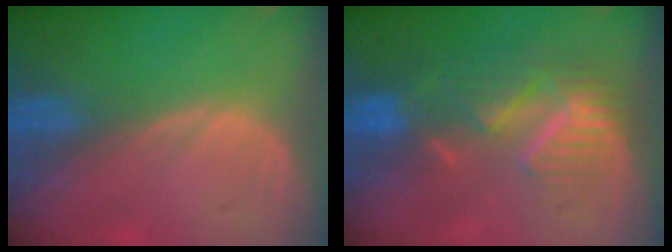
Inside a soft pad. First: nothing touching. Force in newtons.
{"total": 8.9, "press": 7.8, "slide": 4.5}